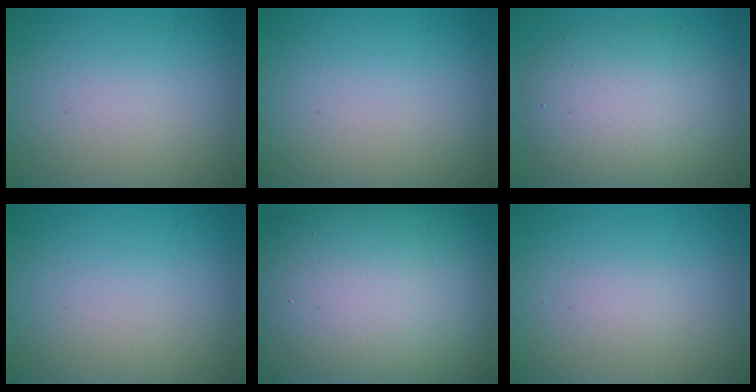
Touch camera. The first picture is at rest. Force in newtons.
{"total": 0.0}
{"total": 6.7, "press": 6.7, "slide": 0.8}
{"total": 0.0}
{"total": 19.1, "press": 19.1, "slide": 1.0}
{"total": 0.7, "press": 0.7, "slide": 0.0}